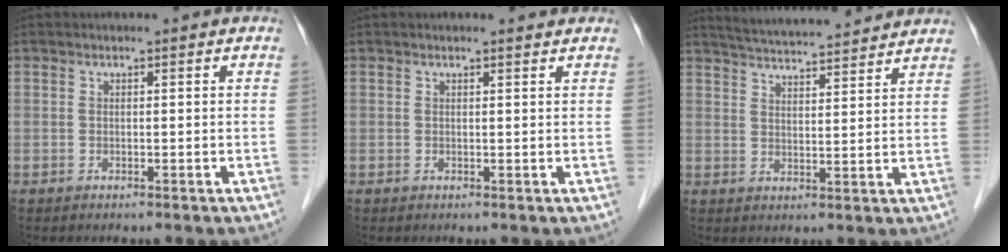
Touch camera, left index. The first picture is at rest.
{"total": 1.1, "force": [1.1, 0.0, 0.2], "torque": [-0.012, -0.001, 0.013]}
{"total": 14.3, "force": [13.4, 1.1, 5.0], "torque": [-0.088, 0.026, 0.190]}